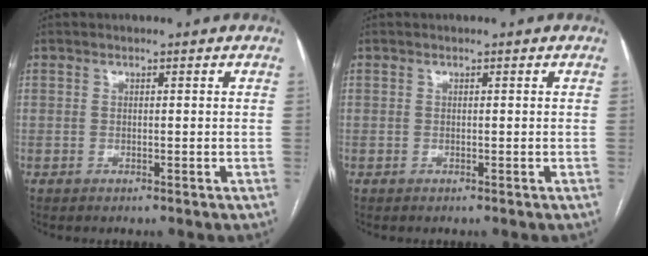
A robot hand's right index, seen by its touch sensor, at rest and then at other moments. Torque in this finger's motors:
{"motor_torque": [0.00, 0.00, 0.00, 0.00]}